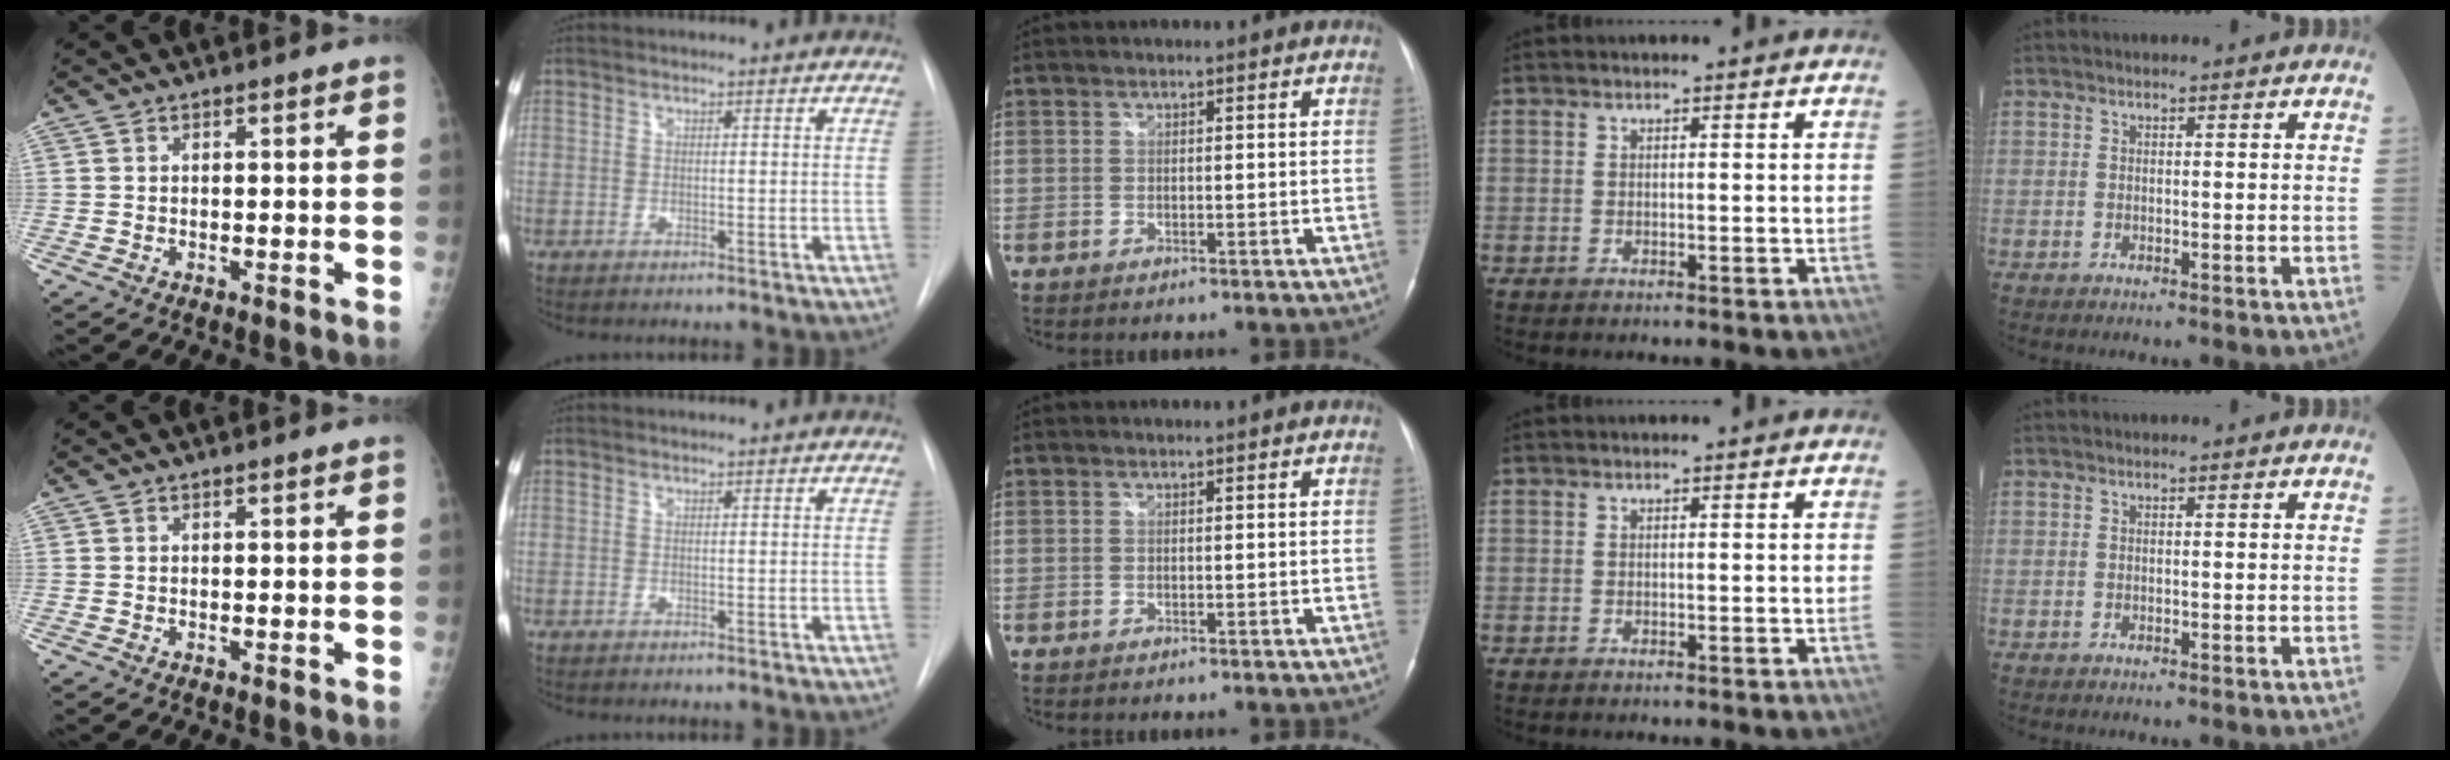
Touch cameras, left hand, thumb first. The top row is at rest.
{}